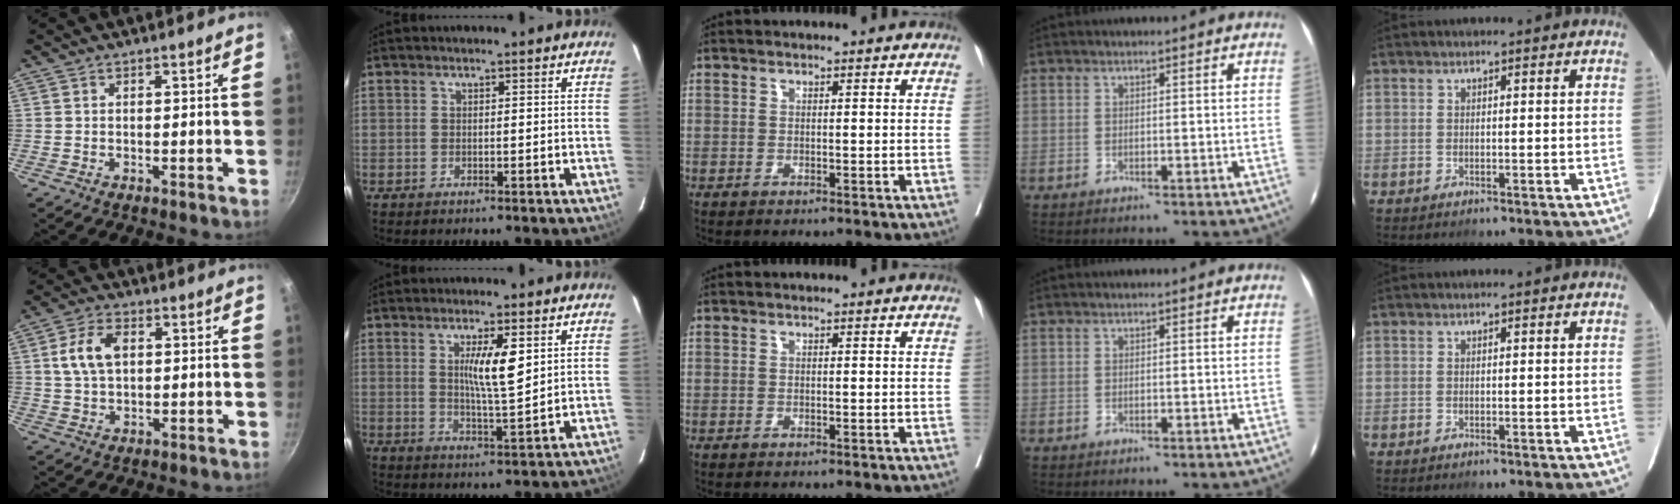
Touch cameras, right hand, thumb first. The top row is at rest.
{"thumb": {"total": 8.1, "force": [1.6, 5.0, 6.1], "torque": [-0.115, 0.008, 0.032]}, "index": {"total": 7.1, "force": [2.1, 0.9, 6.7], "torque": [-0.116, -0.005, 0.037]}}